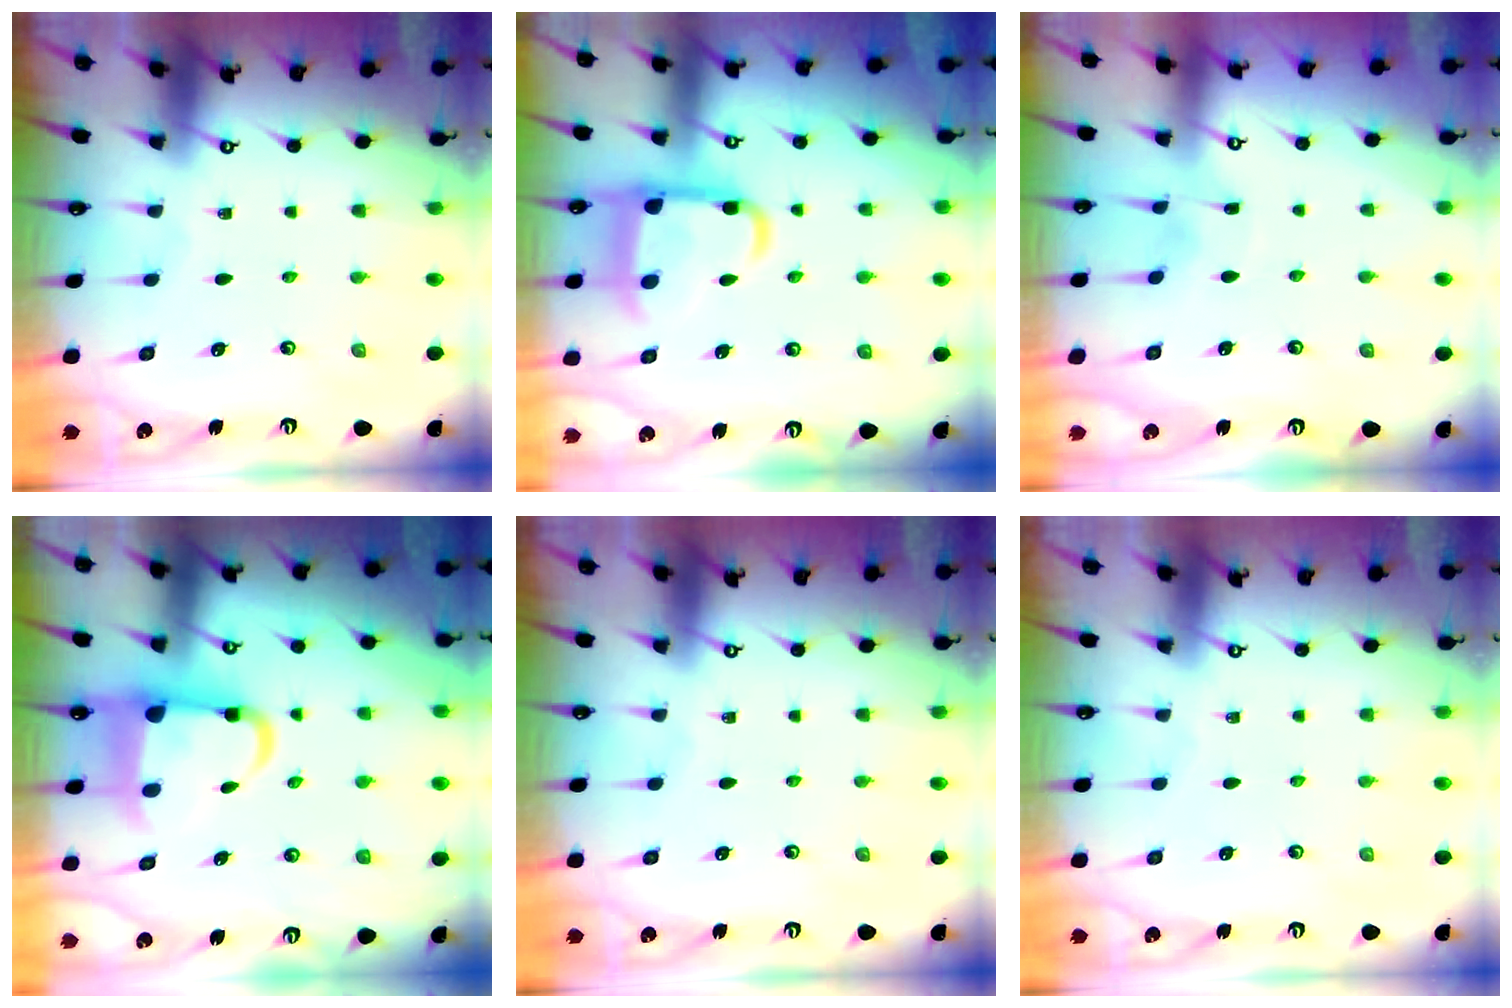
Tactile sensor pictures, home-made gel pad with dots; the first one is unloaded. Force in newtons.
{"total": 14.6, "press": 14.5, "slide": 1.4}
{"total": 2.9, "press": 2.9, "slide": 0.2}
{"total": 9.9, "press": 9.7, "slide": 1.7}
{"total": 0.0}
{"total": 0.0}